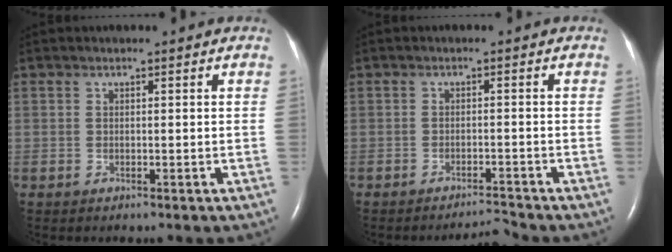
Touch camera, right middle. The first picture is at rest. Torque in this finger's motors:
{"motor_torque": [-0.34, -0.06, -0.04, -0.01]}